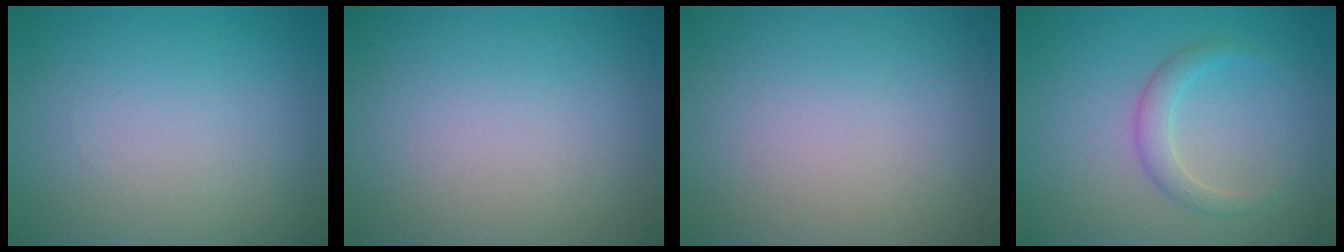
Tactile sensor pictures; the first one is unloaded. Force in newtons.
{"total": 0.0}
{"total": 0.0}
{"total": 2.0, "press": 2.0, "slide": 0.1}